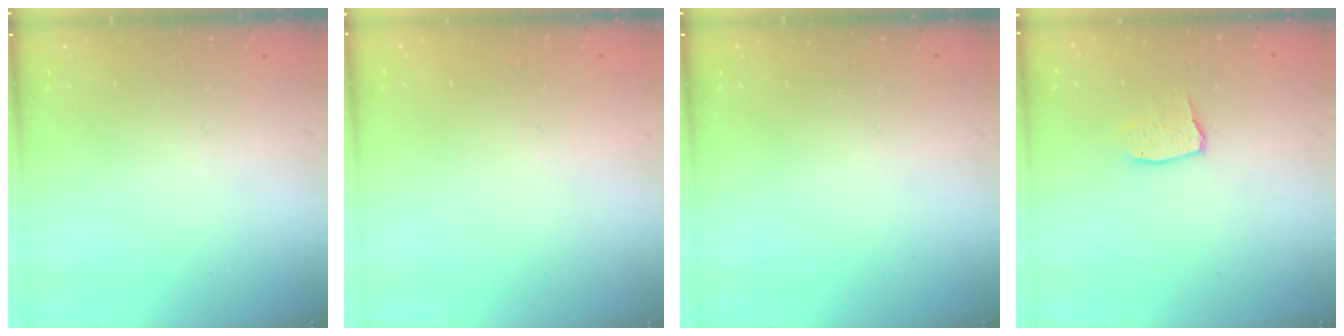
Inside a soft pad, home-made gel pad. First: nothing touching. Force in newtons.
{"total": 0.0}
{"total": 0.0}
{"total": 3.0, "press": 3.0, "slide": 0.2}